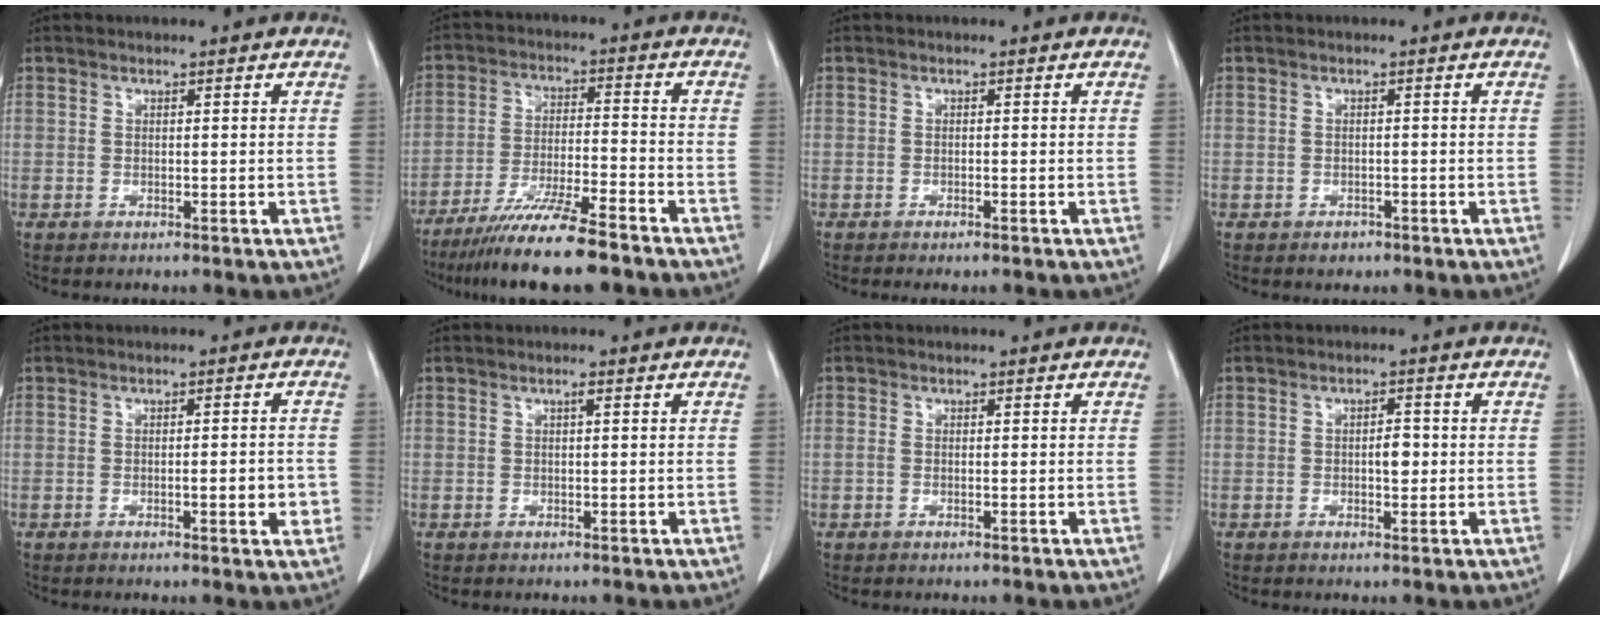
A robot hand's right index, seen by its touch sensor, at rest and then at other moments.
{"total": 12.9, "force": [-10.1, 0.5, 8.0], "torque": [-0.136, -0.034, -0.170]}
{"total": 1.1, "force": [-0.9, 0.1, 0.6], "torque": [-0.013, -0.003, -0.012]}
{"total": 1.5, "force": [-1.0, 1.0, 0.4], "torque": [-0.007, 0.002, -0.011]}
{"total": 3.7, "force": [-0.8, 0.8, 3.5], "torque": [-0.047, 0.000, -0.009]}
{"total": 0.6, "force": [0.2, 0.1, 0.6], "torque": [-0.011, 0.001, 0.003]}
{"total": 2.8, "force": [-0.9, 1.3, 2.3], "torque": [-0.064, 0.008, -0.022]}
{"total": 2.3, "force": [-0.1, 1.0, 2.1], "torque": [-0.032, 0.003, -0.001]}